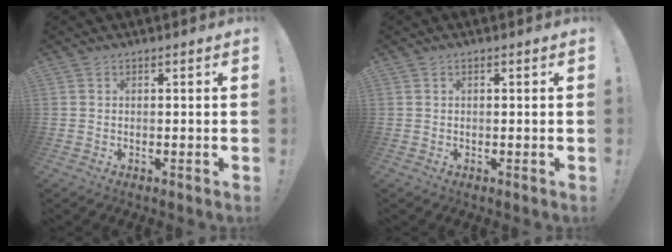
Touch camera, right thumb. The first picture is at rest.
{"total": 0.0}